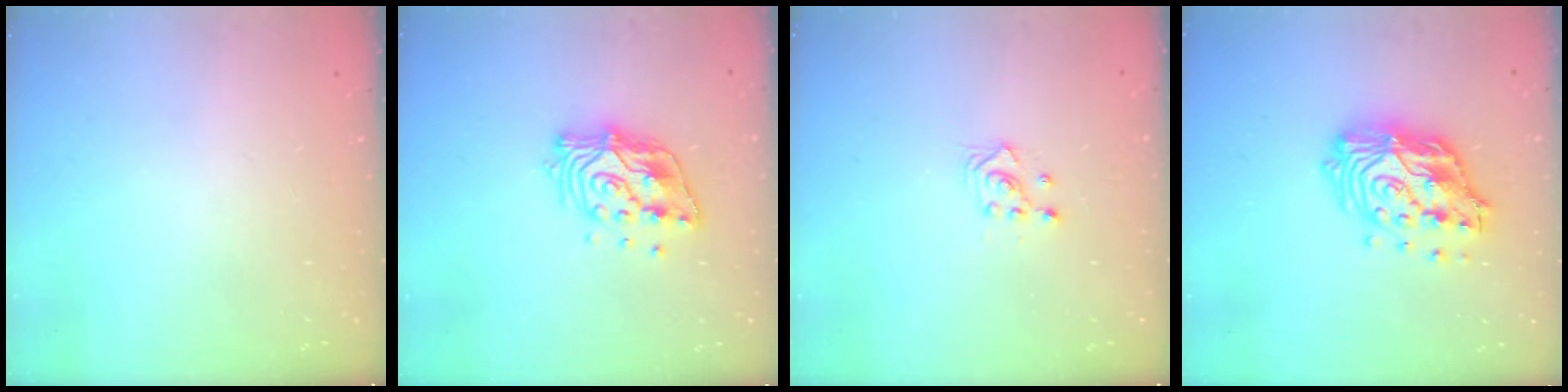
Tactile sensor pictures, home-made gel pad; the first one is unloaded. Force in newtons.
{"total": 13.7, "press": 13.7, "slide": 1.2}
{"total": 2.9, "press": 2.9, "slide": 0.2}
{"total": 17.1, "press": 17.0, "slide": 1.5}